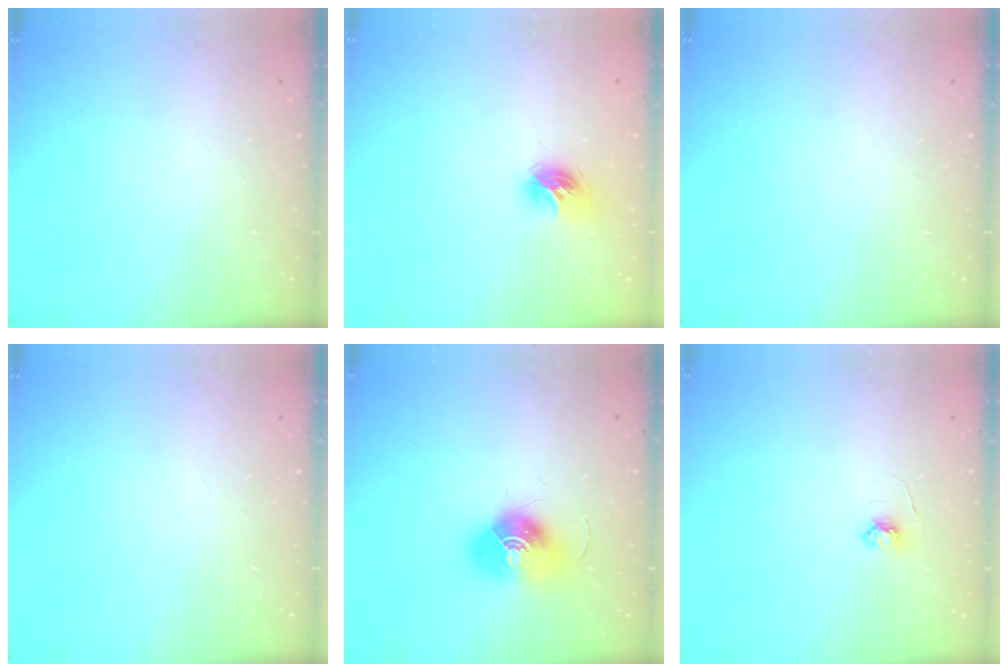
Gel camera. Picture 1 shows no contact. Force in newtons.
{"total": 9.5, "press": 9.5, "slide": 0.4}
{"total": 0.0}
{"total": 0.0}
{"total": 13.5, "press": 13.5, "slide": 0.6}
{"total": 3.6, "press": 3.6, "slide": 0.5}